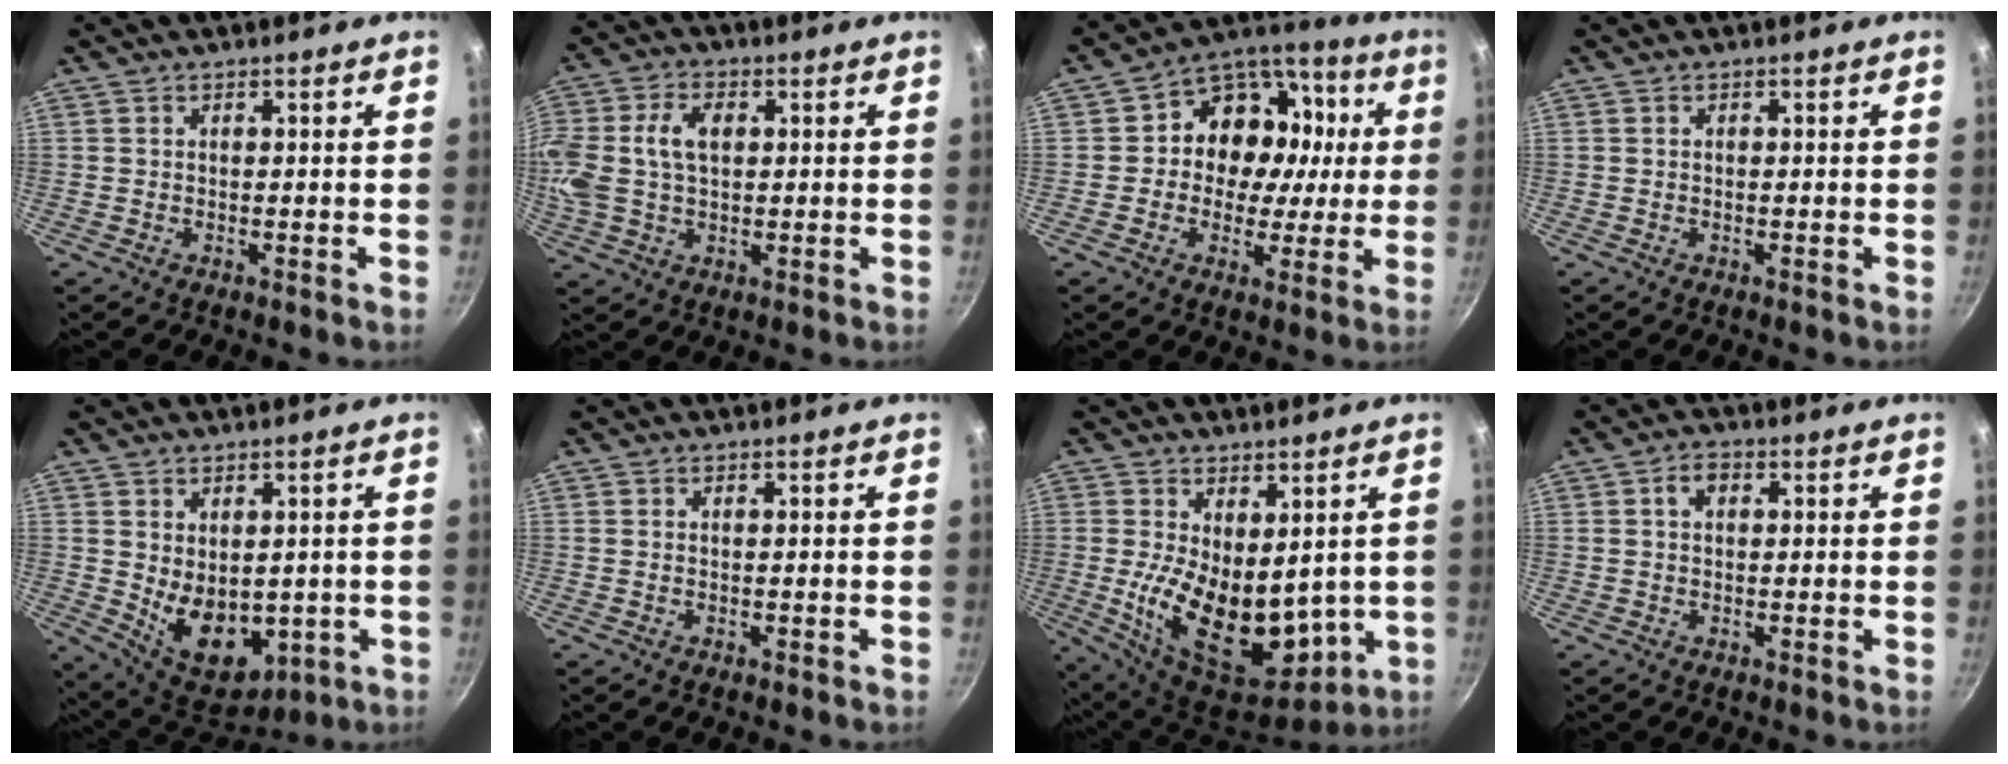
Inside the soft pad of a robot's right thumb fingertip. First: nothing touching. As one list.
[{"total": 14.5, "force": [2.1, 10.0, 10.3], "torque": [-0.229, 0.028, 0.036]}, {"total": 15.6, "force": [1.1, 13.0, 8.4], "torque": [-0.080, 0.025, 0.000]}, {"total": 0.0}, {"total": 12.5, "force": [-0.9, 8.5, 9.1], "torque": [-0.111, -0.025, 0.017]}, {"total": 0.0}, {"total": 18.2, "force": [0.3, 10.4, 14.9], "torque": [-0.220, -0.037, 0.033]}, {"total": 3.0, "force": [0.7, 2.1, 2.0], "torque": [-0.029, 0.006, 0.007]}]